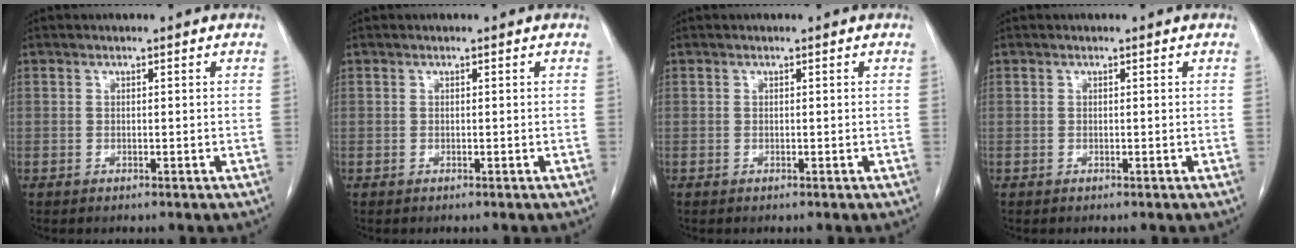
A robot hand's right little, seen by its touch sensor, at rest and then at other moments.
{"total": 0.0}
{"total": 0.0}
{"total": 0.0}